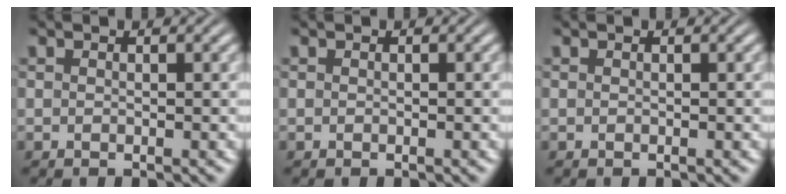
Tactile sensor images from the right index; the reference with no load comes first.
{"total": 0.0}
{"total": 0.0}